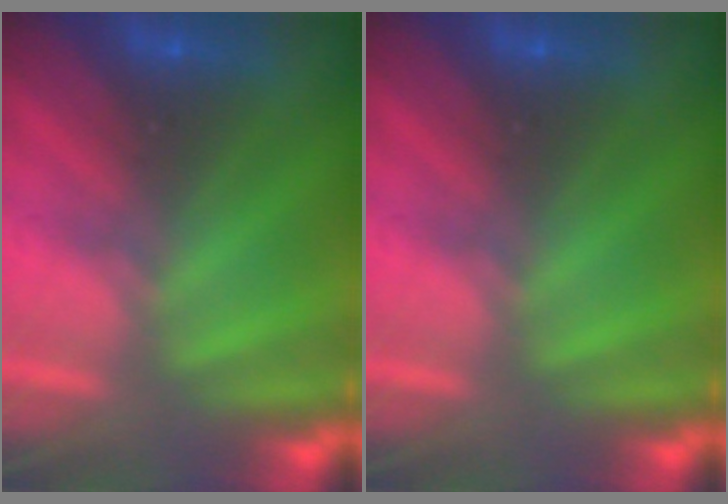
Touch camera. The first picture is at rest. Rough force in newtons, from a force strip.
{"total": 0.0}